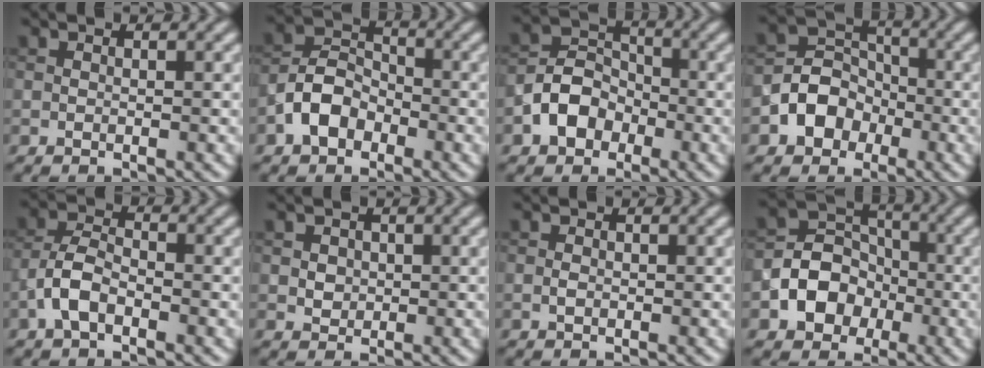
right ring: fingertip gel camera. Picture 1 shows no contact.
{"total": 4.3, "force": [-2.2, 3.0, 2.3], "torque": [-0.045, 0.009, -0.050]}
{"total": 4.4, "force": [-1.9, 3.4, 2.0], "torque": [-0.033, 0.006, -0.042]}
{"total": 4.8, "force": [-1.9, 4.0, 1.9], "torque": [-0.014, 0.007, -0.046]}
{"total": 3.4, "force": [-1.7, 1.7, 2.3], "torque": [-0.047, 0.009, -0.044]}
{"total": 1.6, "force": [0.4, 1.4, 0.7], "torque": [-0.011, 0.002, 0.011]}
{"total": 0.5, "force": [-0.1, 0.3, 0.4], "torque": [-0.010, 0.000, -0.001]}
{"total": 5.9, "force": [-2.0, 4.9, 2.7], "torque": [-0.031, 0.003, -0.048]}